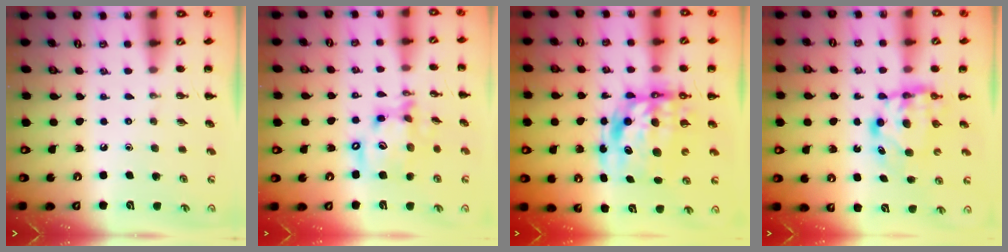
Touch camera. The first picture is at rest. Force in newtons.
{"total": 15.1, "press": 14.6, "slide": 3.6}
{"total": 12.9, "press": 12.4, "slide": 3.5}
{"total": 5.9, "press": 5.9, "slide": 0.6}